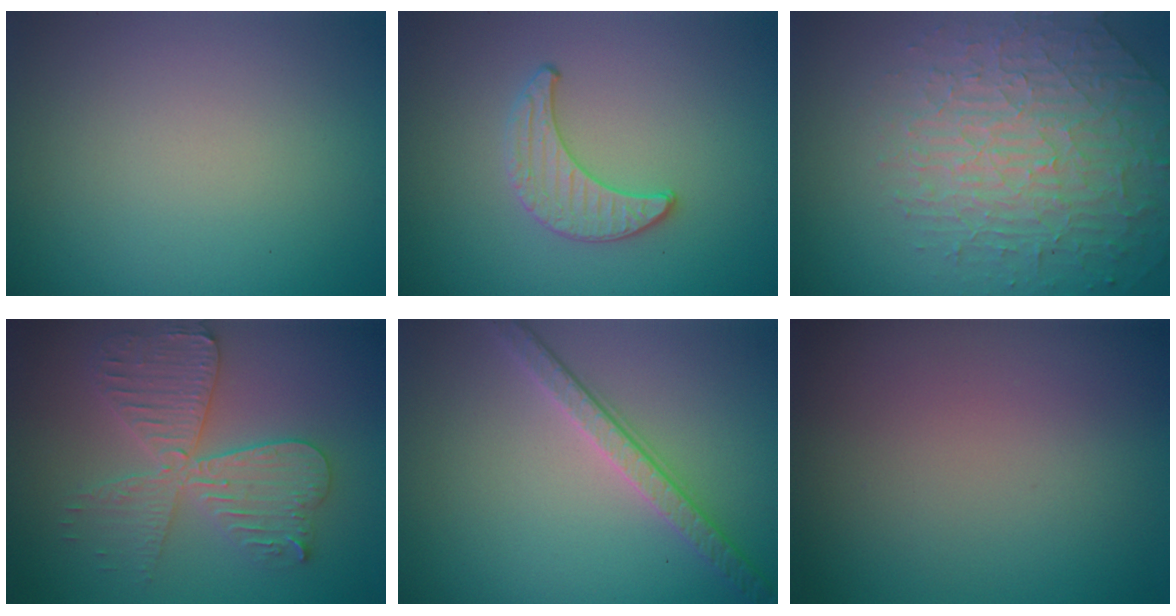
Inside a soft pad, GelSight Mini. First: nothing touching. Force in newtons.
{"total": 1.5, "press": 1.5, "slide": 0.1}
{"total": 4.0, "press": 4.0, "slide": 0.4}
{"total": 5.0, "press": 5.0, "slide": 0.6}
{"total": 3.5, "press": 2.8, "slide": 2.0}
{"total": 0.0}